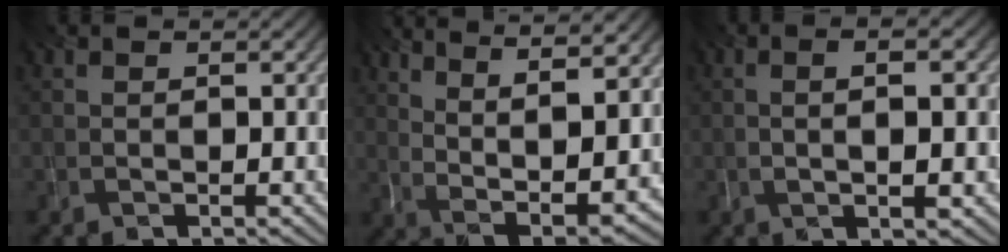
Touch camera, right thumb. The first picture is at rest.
{"total": 12.8, "force": [6.2, 4.0, 10.4], "torque": [-0.202, 0.012, 0.107]}
{"total": 4.5, "force": [-0.3, 0.5, 4.5], "torque": [-0.077, 0.005, -0.004]}